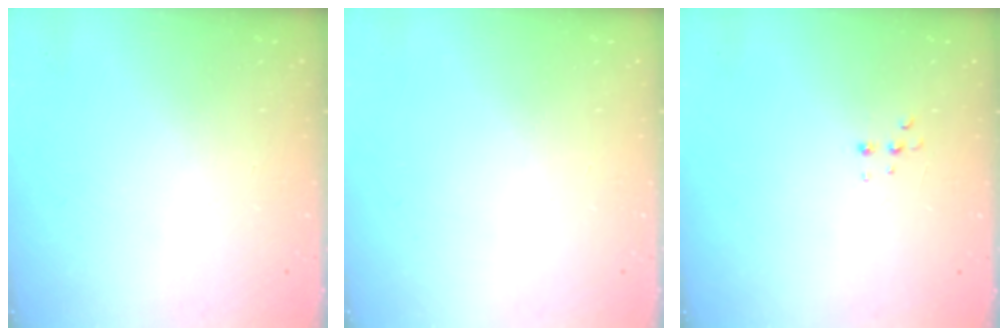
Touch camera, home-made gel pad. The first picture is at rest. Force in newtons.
{"total": 0.0}
{"total": 3.4, "press": 3.3, "slide": 0.8}